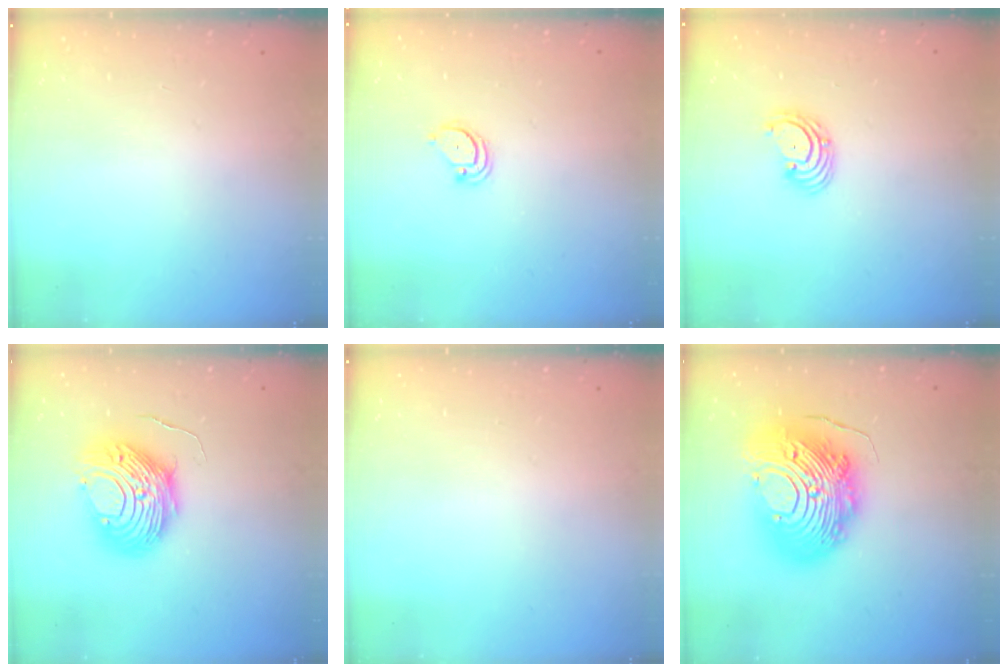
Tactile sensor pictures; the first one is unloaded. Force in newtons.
{"total": 2.4, "press": 2.4, "slide": 0.2}
{"total": 2.9, "press": 2.9, "slide": 0.1}
{"total": 10.8, "press": 10.8, "slide": 0.9}
{"total": 0.0}
{"total": 20.9, "press": 20.8, "slide": 2.0}